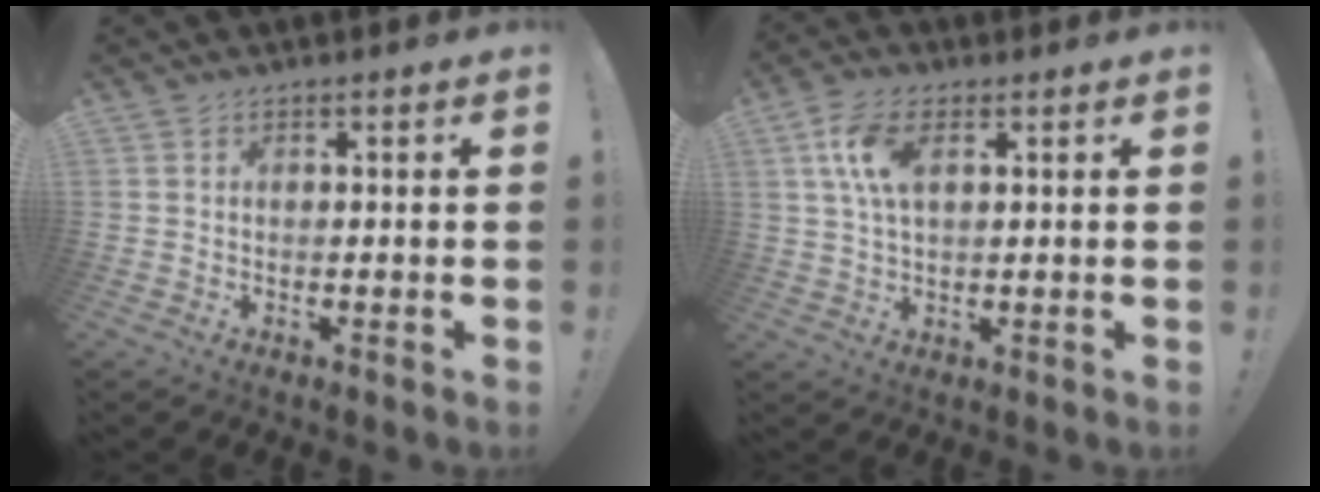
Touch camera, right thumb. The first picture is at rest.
{"total": 9.0, "force": [2.9, 4.9, 7.0], "torque": [-0.147, 0.006, 0.054]}